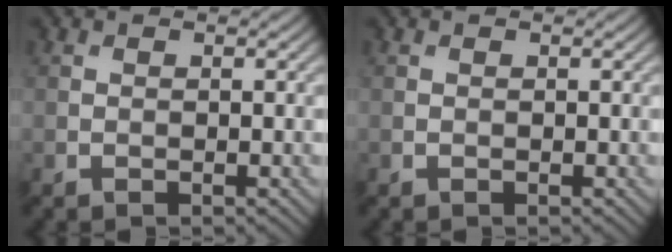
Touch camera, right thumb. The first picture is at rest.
{"total": 0.0}